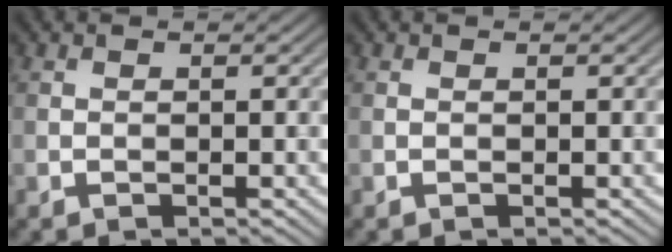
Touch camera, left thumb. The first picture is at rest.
{"total": 0.0}